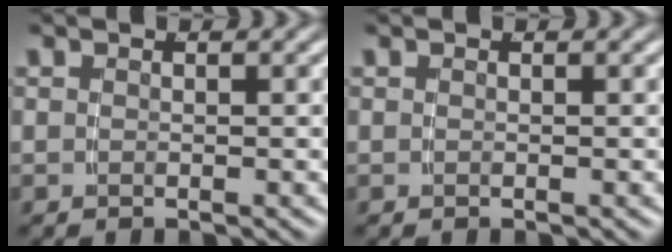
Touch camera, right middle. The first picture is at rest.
{"total": 0.0}